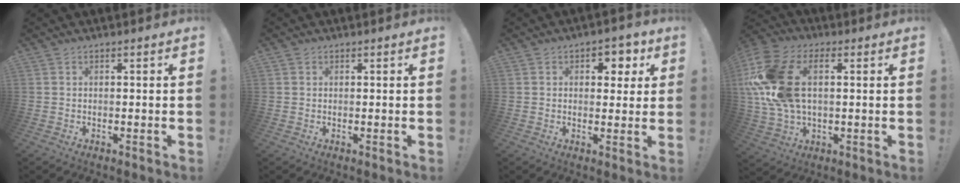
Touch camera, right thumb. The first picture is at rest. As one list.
[{"total": 0.6, "force": [0.4, 0.5, 0.0], "torque": [0.004, 0.000, 0.006]}, {"total": 5.3, "force": [1.9, 4.1, 2.8], "torque": [-0.018, -0.010, 0.027]}, {"total": 18.4, "force": [3.2, 11.8, 13.8], "torque": [-0.276, -0.004, 0.054]}]